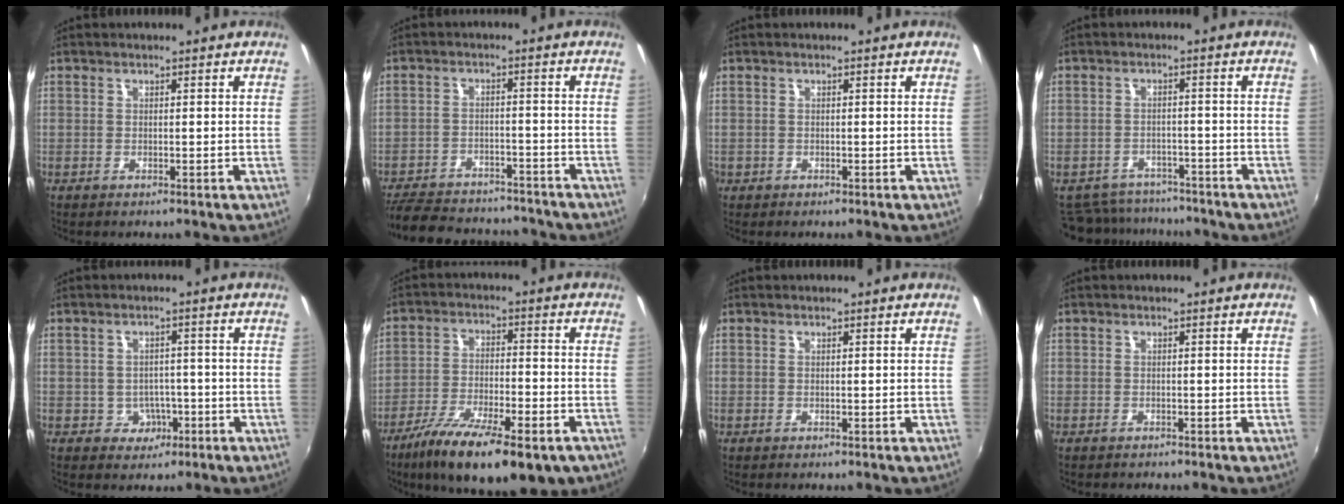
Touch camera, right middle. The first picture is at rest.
{"total": 18.5, "force": [-16.0, 6.4, 6.8], "torque": [-0.160, -0.001, -0.224]}
{"total": 0.9, "force": [-0.5, 0.8, 0.1], "torque": [-0.005, -0.002, -0.006]}
{"total": 9.7, "force": [-8.6, 4.0, 1.8], "torque": [-0.056, 0.001, -0.124]}
{"total": 4.1, "force": [-1.6, 3.6, 0.9], "torque": [-0.025, 0.008, -0.013]}
{"total": 19.5, "force": [-12.8, 6.1, 13.4], "torque": [-0.243, -0.051, -0.202]}
{"total": 0.0}
{"total": 0.8, "force": [-0.7, 0.3, 0.1], "torque": [-0.005, -0.003, -0.011]}